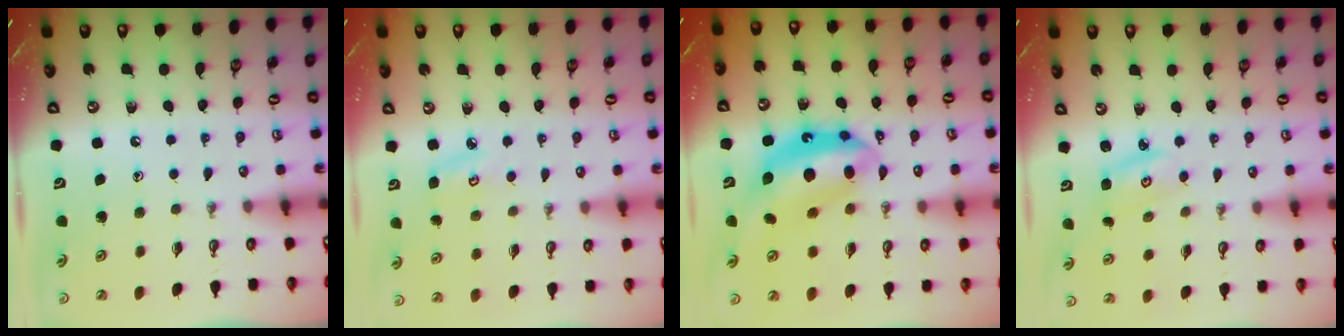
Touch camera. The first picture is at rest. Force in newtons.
{"total": 5.5, "press": 5.5, "slide": 0.6}
{"total": 15.3, "press": 15.3, "slide": 1.4}
{"total": 2.9, "press": 2.9, "slide": 0.4}